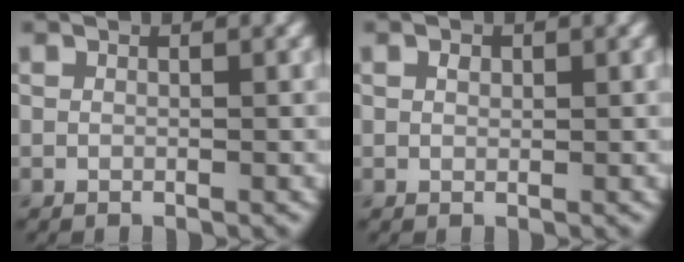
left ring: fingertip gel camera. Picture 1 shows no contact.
{"total": 0.7, "force": [0.3, 0.5, 0.4], "torque": [-0.008, 0.000, 0.004]}